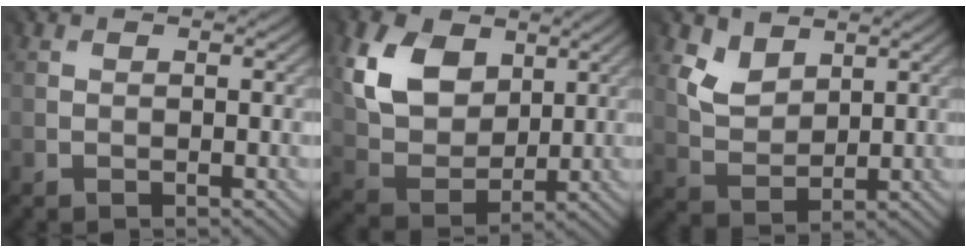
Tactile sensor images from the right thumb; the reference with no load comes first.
{"total": 9.5, "force": [4.3, 6.9, 5.0], "torque": [-0.135, 0.006, 0.078]}
{"total": 4.0, "force": [3.2, 2.3, 0.8], "torque": [-0.040, -0.008, 0.062]}